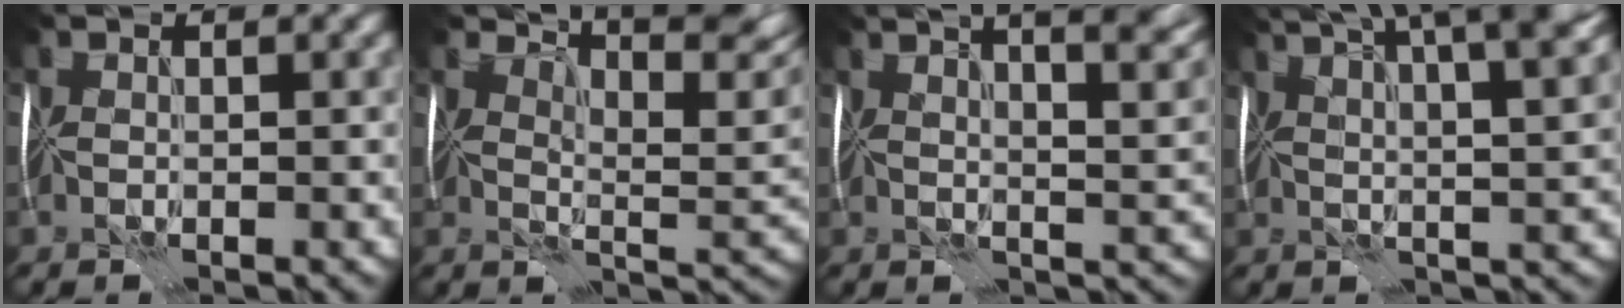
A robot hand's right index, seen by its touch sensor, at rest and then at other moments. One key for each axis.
{"total": 6.8, "fx": 5.4, "fy": 1.1, "fz": 4.0, "tx": -0.060, "ty": 0.002, "tz": 0.080}
{"total": 14.4, "fx": 8.4, "fy": 5.6, "fz": 10.3, "tx": -0.103, "ty": 0.064, "tz": 0.084}
{"total": 12.6, "fx": 7.3, "fy": 3.8, "fz": 9.5, "tx": -0.128, "ty": 0.044, "tz": 0.080}